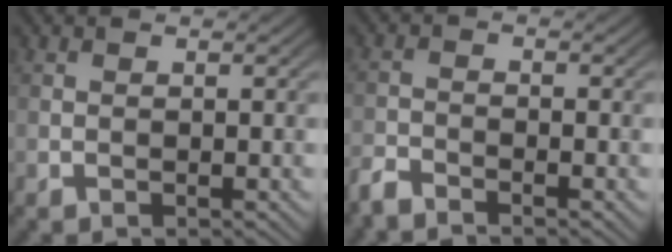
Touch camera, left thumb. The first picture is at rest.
{"total": 2.7, "force": [-2.5, 0.4, 0.9], "torque": [-0.023, -0.009, -0.061]}